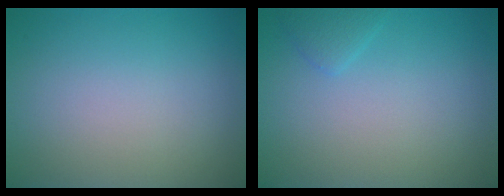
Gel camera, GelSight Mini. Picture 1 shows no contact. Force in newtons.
{"total": 1.1, "press": 1.1, "slide": 0.1}